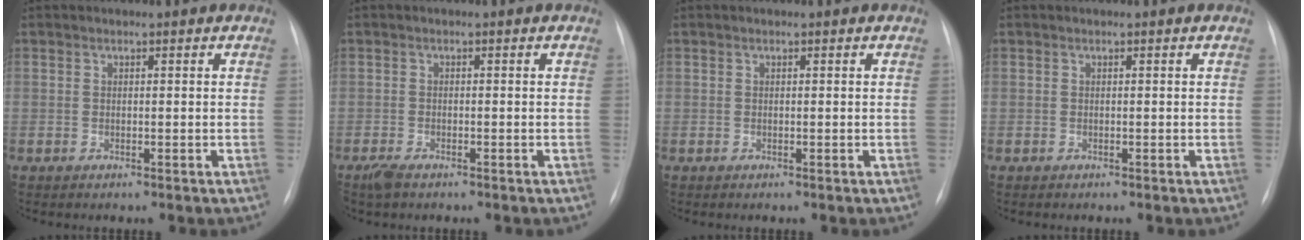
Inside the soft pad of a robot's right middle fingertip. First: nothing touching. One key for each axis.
{"total": 2.0, "fx": -1.5, "fy": 0.7, "fz": 1.2, "tx": -0.030, "ty": -0.005, "tz": -0.025}
{"total": 0.0}
{"total": 0.0}